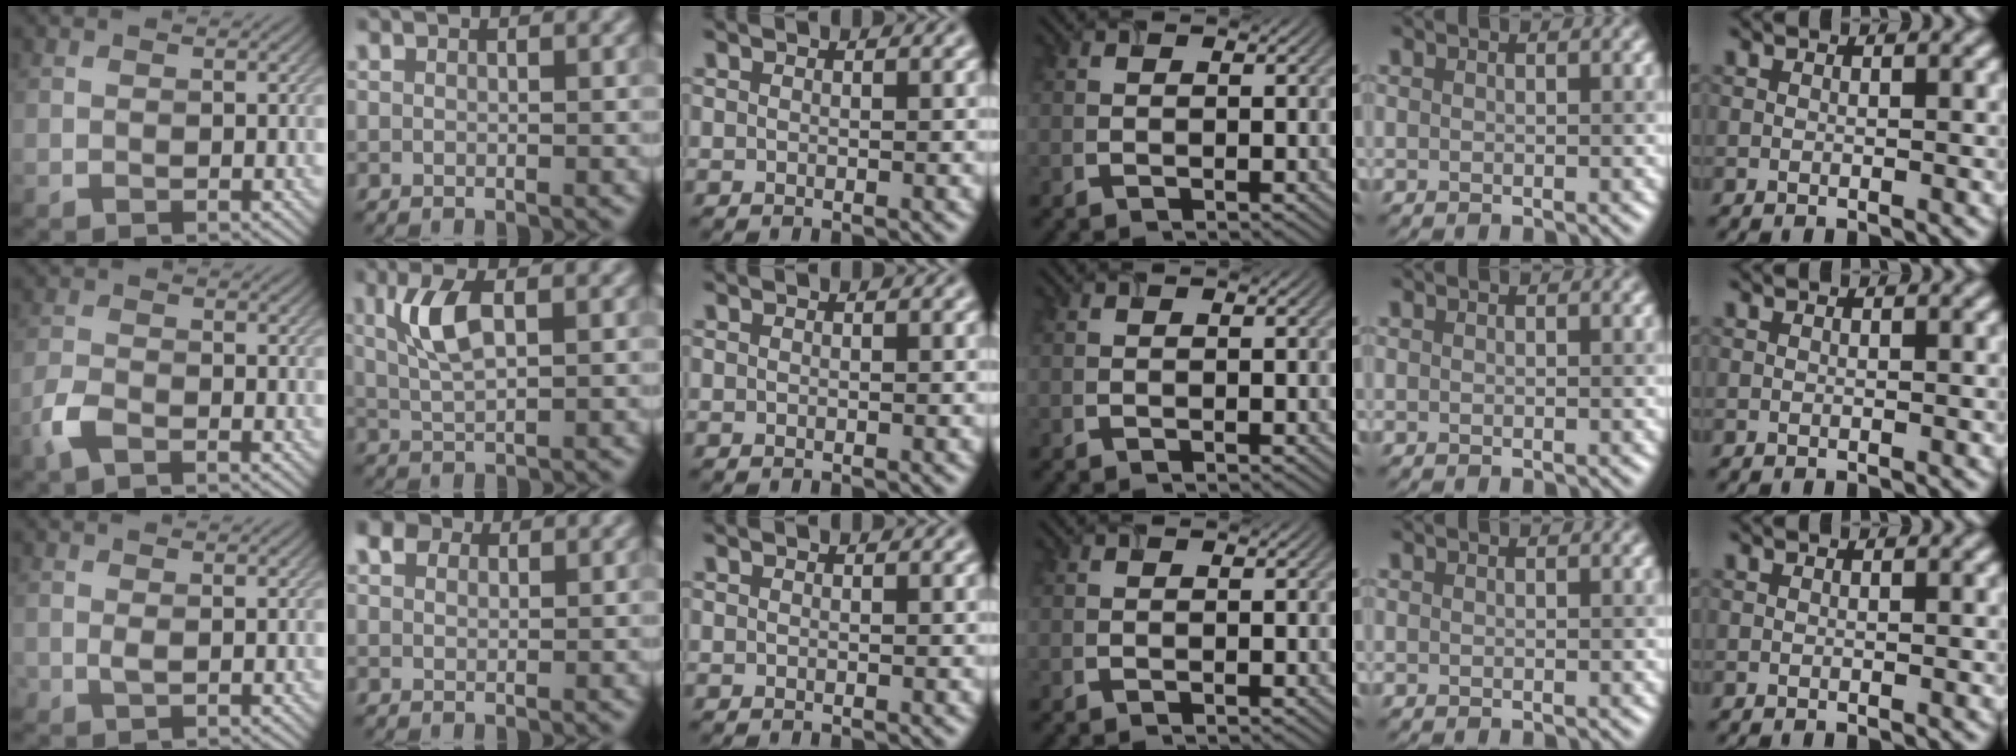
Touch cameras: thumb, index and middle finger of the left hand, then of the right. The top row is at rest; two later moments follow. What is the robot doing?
{"motion": "insert", "object": "airpods case & airpods"}